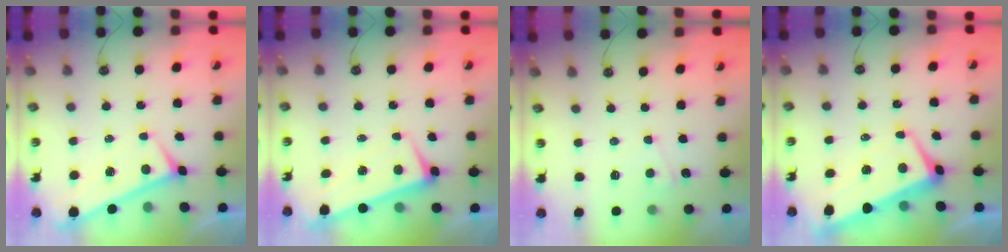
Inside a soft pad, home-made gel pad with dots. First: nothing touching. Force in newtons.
{"total": 1.6, "press": 0.5, "slide": 1.5}
{"total": 2.4, "press": 2.4, "slide": 0.3}
{"total": 1.6, "press": 0.9, "slide": 1.3}